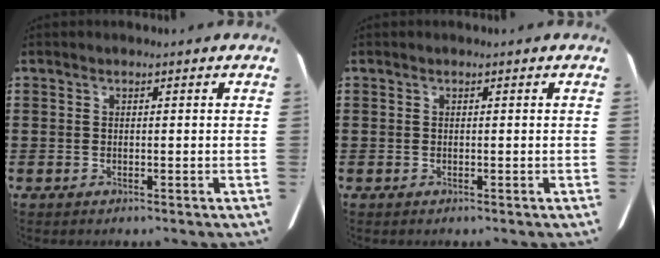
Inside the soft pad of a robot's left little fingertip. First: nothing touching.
{"total": 0.0}